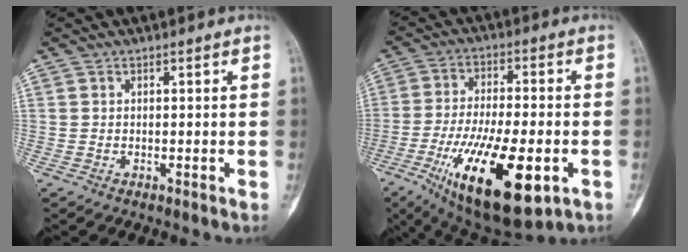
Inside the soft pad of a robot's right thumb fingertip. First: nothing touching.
{"total": 22.0, "force": [-7.8, 8.1, 19.0], "torque": [-0.342, -0.008, -0.113]}